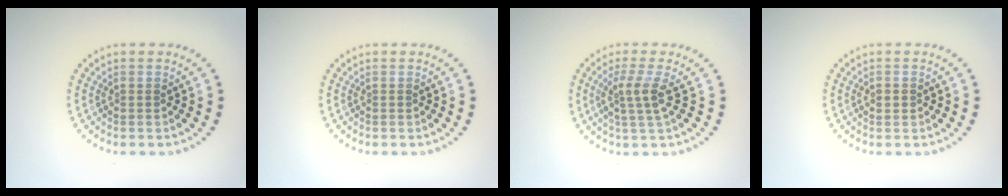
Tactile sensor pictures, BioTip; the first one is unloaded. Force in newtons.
{"total": 0.0}
{"total": 2.7, "press": 2.0, "slide": 1.8}
{"total": 1.2, "press": 1.2, "slide": 0.1}